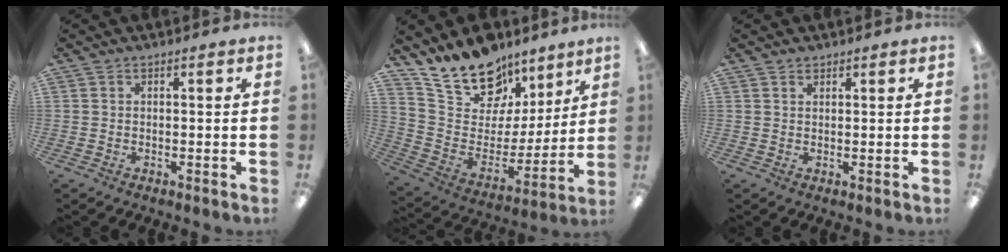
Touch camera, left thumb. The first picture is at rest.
{"total": 18.4, "force": [14.6, 9.8, 5.2], "torque": [-0.107, -0.107, 0.272]}
{"total": 1.0, "force": [0.9, 0.5, 0.1], "torque": [-0.002, 0.000, 0.018]}